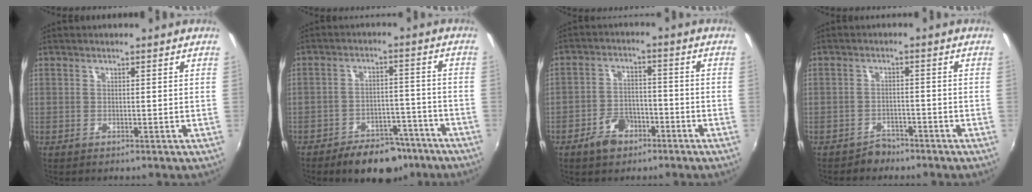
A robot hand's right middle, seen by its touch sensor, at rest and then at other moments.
{"total": 12.1, "force": [-9.1, 6.1, 5.3], "torque": [-0.102, 0.014, -0.117]}
{"total": 6.7, "force": [-4.4, 4.1, 3.1], "torque": [-0.071, 0.011, -0.069]}
{"total": 3.1, "force": [-2.6, 1.6, 0.0], "torque": [-0.007, 0.007, -0.041]}